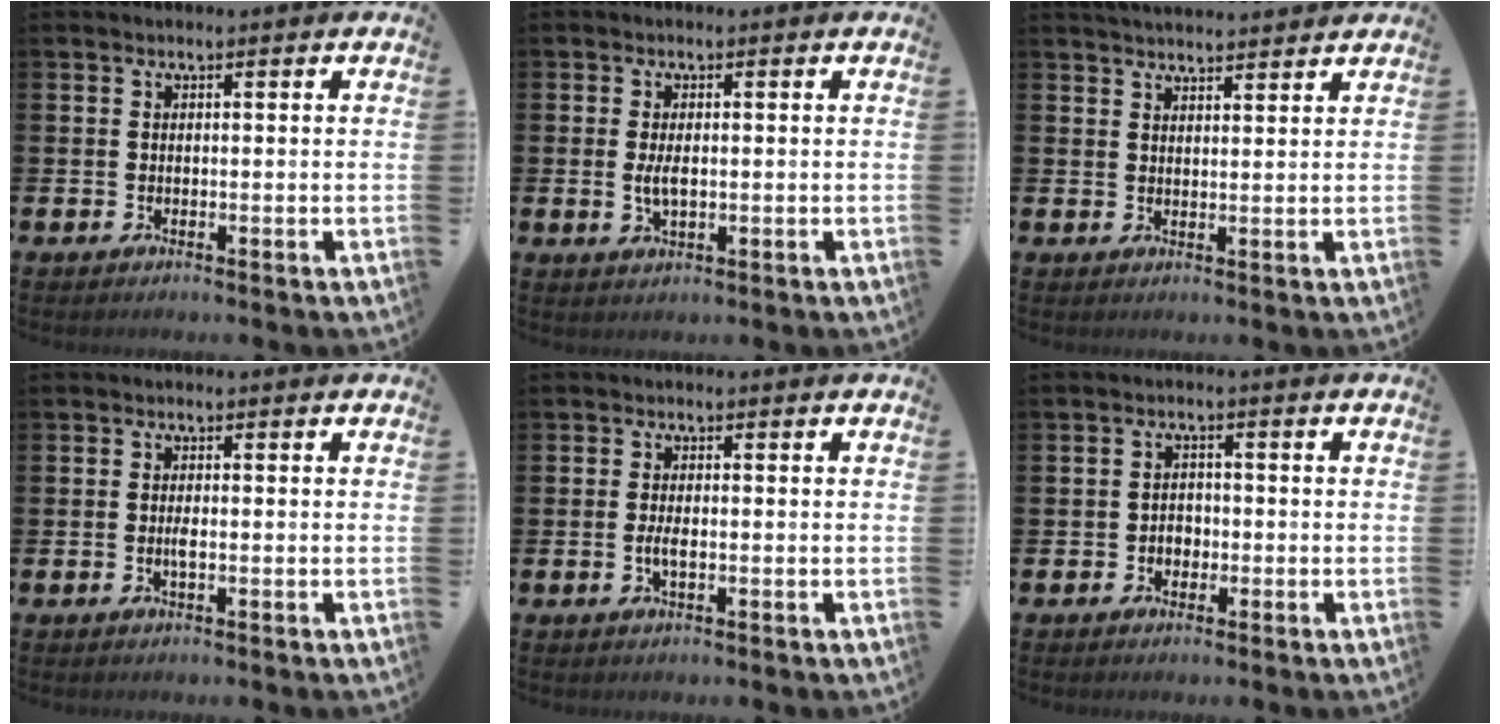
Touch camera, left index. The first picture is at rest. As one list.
[{"total": 2.7, "force": [0.0, 1.2, 2.4], "torque": [-0.044, 0.001, -0.001]}, {"total": 3.2, "force": [3.2, 0.2, 0.1], "torque": [-0.009, -0.015, 0.059]}, {"total": 1.2, "force": [-0.3, 0.3, 1.1], "torque": [-0.019, -0.002, -0.005]}, {"total": 1.9, "force": [-0.3, 0.7, 1.8], "torque": [-0.030, -0.001, -0.007]}, {"total": 2.1, "force": [-0.7, 1.7, 0.9], "torque": [-0.008, 0.001, -0.019]}]